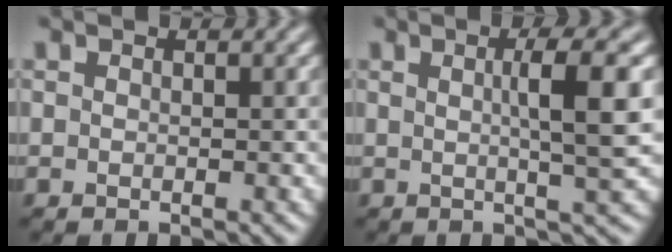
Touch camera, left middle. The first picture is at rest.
{"total": 5.3, "force": [0.3, 0.9, 5.2], "torque": [-0.067, 0.010, 0.005]}